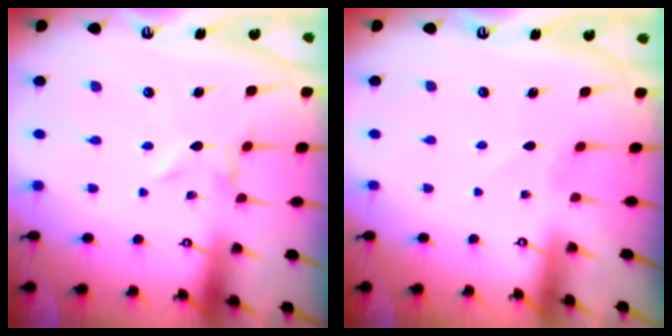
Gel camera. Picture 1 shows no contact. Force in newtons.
{"total": 0.0}